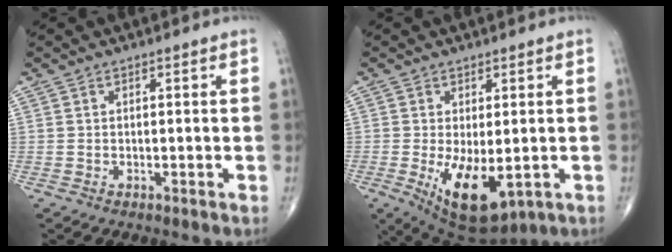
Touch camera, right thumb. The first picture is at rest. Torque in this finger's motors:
{"motor_torque": [2.98, 2.03, 1.55, -0.18, 0.40]}